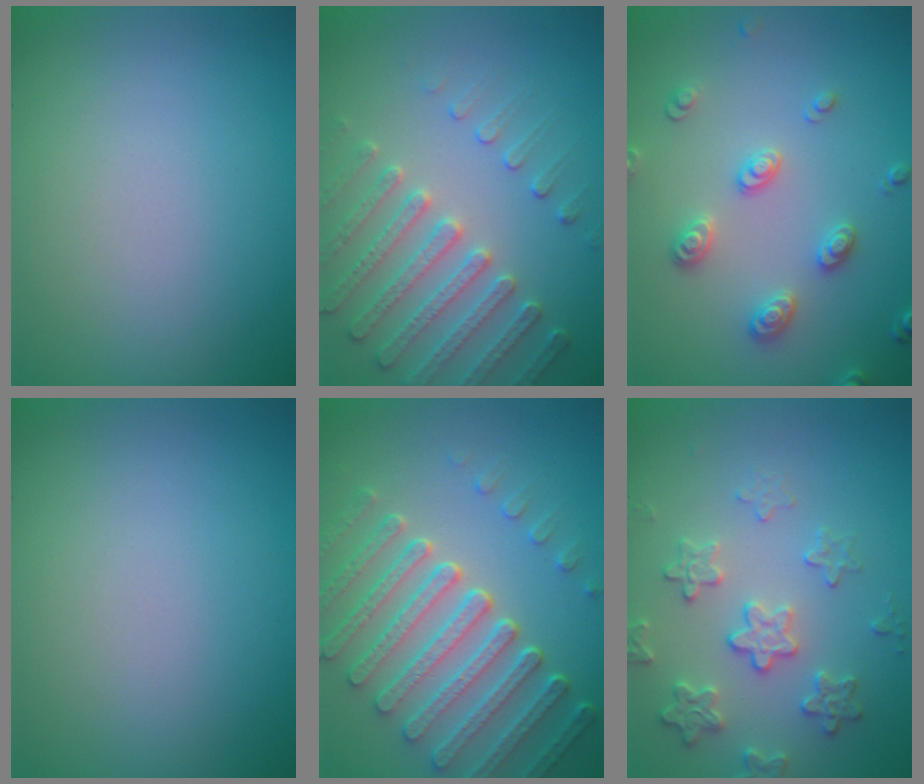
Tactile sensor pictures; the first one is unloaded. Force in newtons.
{"total": 4.1, "press": 4.0, "slide": 0.8}
{"total": 2.8, "press": 2.7, "slide": 0.8}
{"total": 0.0}
{"total": 7.2, "press": 5.4, "slide": 4.7}
{"total": 3.3, "press": 3.2, "slide": 0.8}